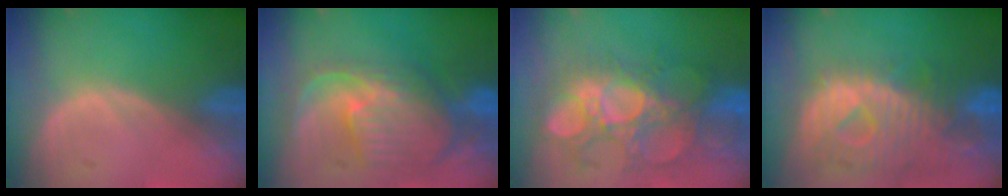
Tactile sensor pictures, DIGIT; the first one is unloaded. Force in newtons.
{"total": 11.1, "press": 9.7, "slide": 5.3}
{"total": 9.9, "press": 9.9, "slide": 1.0}
{"total": 12.0, "press": 10.3, "slide": 6.0}